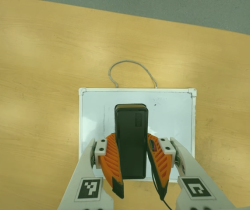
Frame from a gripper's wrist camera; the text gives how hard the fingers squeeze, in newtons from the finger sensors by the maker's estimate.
{"total": 7.4, "left": 6.6, "right": 8.2}